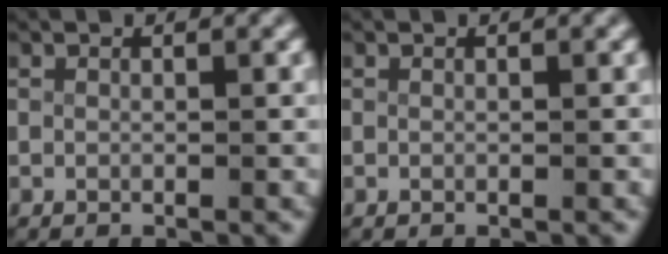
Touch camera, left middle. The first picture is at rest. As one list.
[{"total": 0.0}]